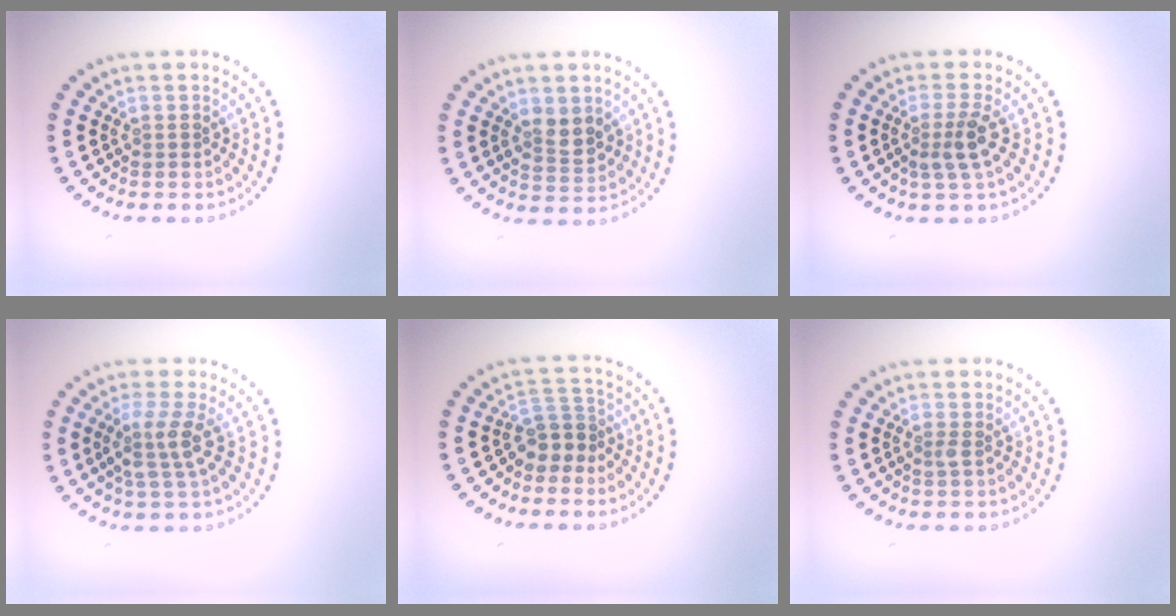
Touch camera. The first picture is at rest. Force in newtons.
{"total": 2.5, "press": 2.4, "slide": 0.6}
{"total": 2.4, "press": 1.8, "slide": 1.6}
{"total": 2.8, "press": 2.2, "slide": 1.7}
{"total": 2.6, "press": 2.1, "slide": 1.5}
{"total": 0.6, "press": 0.5, "slide": 0.3}